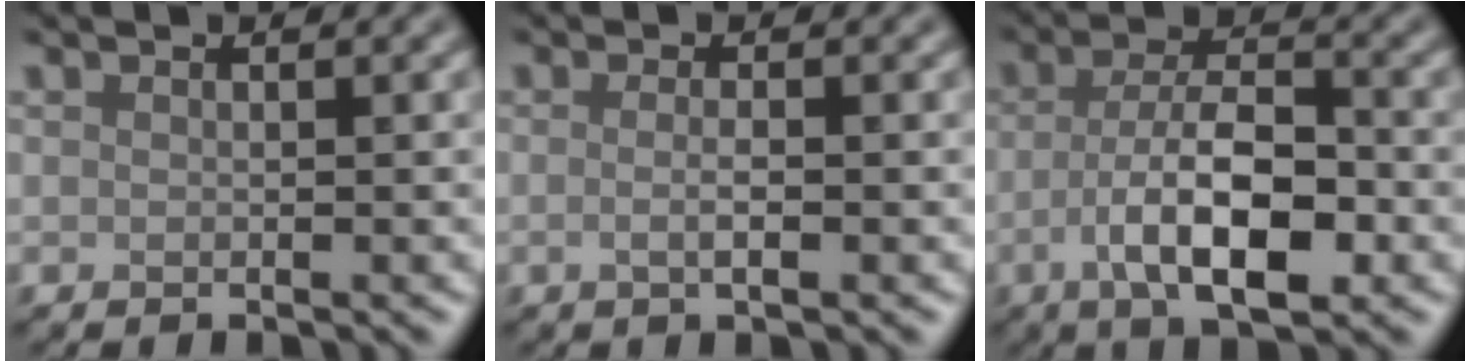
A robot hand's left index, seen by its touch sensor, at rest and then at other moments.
{"total": 1.7, "force": [-0.2, 0.5, 1.6], "torque": [-0.025, -0.004, -0.006]}
{"total": 7.5, "force": [-2.2, 2.8, 6.6], "torque": [-0.118, 0.000, -0.040]}